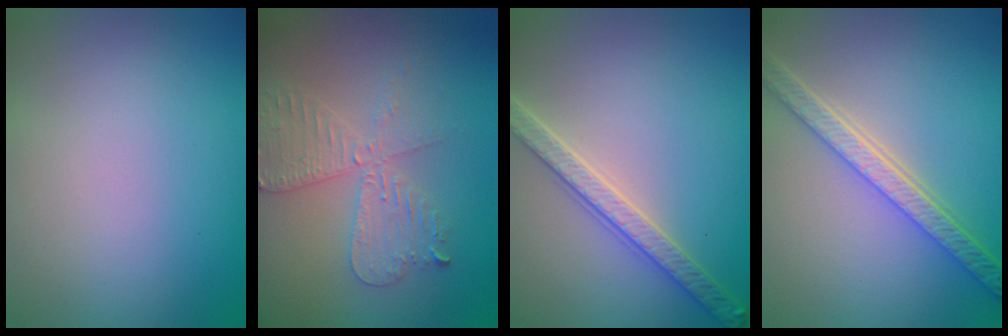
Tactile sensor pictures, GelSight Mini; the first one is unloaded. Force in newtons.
{"total": 4.1, "press": 3.5, "slide": 2.2}
{"total": 3.6, "press": 3.2, "slide": 1.6}
{"total": 5.1, "press": 4.0, "slide": 3.1}